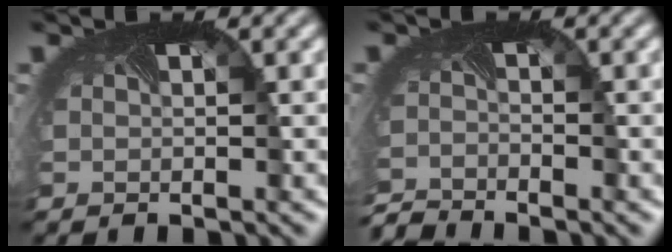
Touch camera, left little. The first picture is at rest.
{"total": 2.8, "force": [-2.8, -0.2, -0.5], "torque": [-0.003, -0.021, -0.060]}